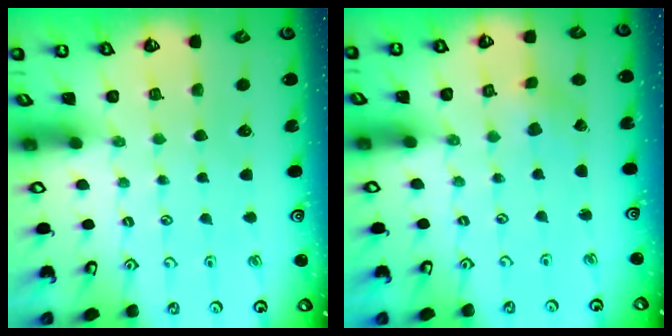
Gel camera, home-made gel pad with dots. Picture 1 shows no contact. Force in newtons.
{"total": 1.1, "press": 1.0, "slide": 0.1}